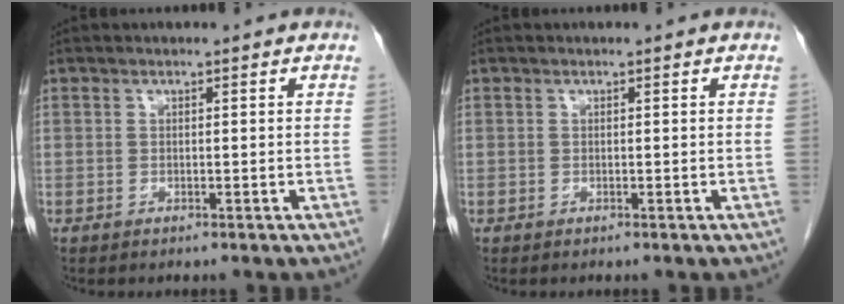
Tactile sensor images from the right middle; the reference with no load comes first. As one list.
[{"total": 0.0}]